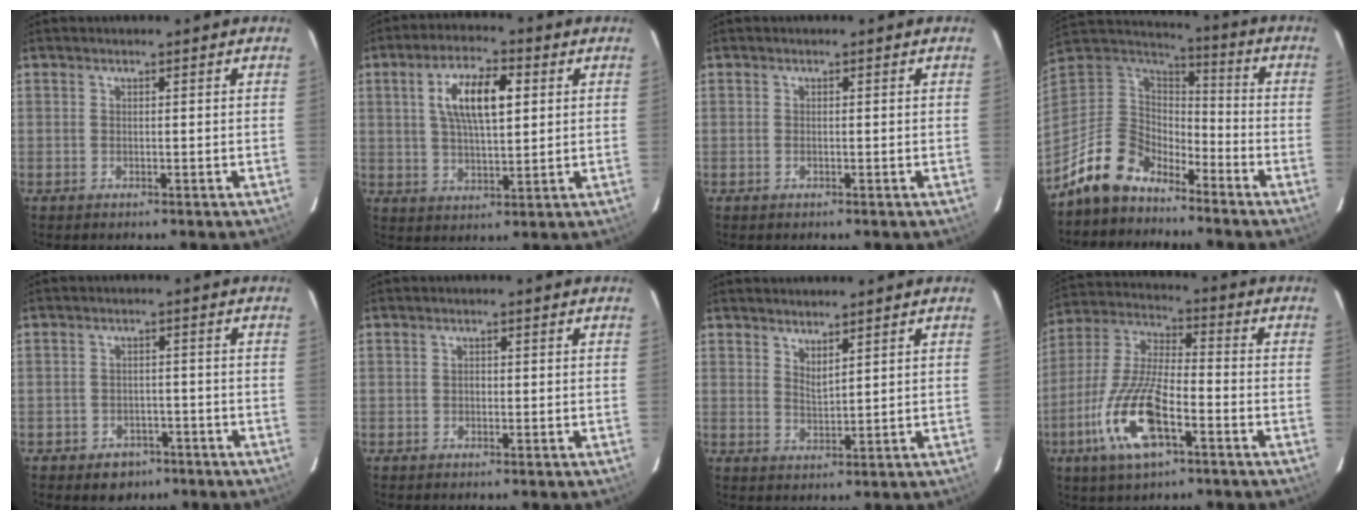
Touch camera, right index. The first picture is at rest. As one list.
[{"total": 10.3, "force": [2.8, 4.0, 9.1], "torque": [-0.166, 0.013, 0.051]}, {"total": 0.5, "force": [-0.2, 0.2, 0.4], "torque": [-0.009, 0.000, -0.005]}, {"total": 14.0, "force": [-10.4, 7.9, 4.9], "torque": [-0.133, 0.020, -0.187]}, {"total": 5.9, "force": [-3.8, 4.3, 1.5], "torque": [-0.045, 0.012, -0.040]}, {"total": 0.7, "force": [-0.2, 0.6, 0.3], "torque": [-0.003, 0.002, -0.004]}, {"total": 2.8, "force": [2.3, 0.5, 1.4], "torque": [-0.024, -0.003, 0.039]}, {"total": 16.2, "force": [-7.2, 5.5, 13.5], "torque": [-0.293, -0.012, -0.141]}]